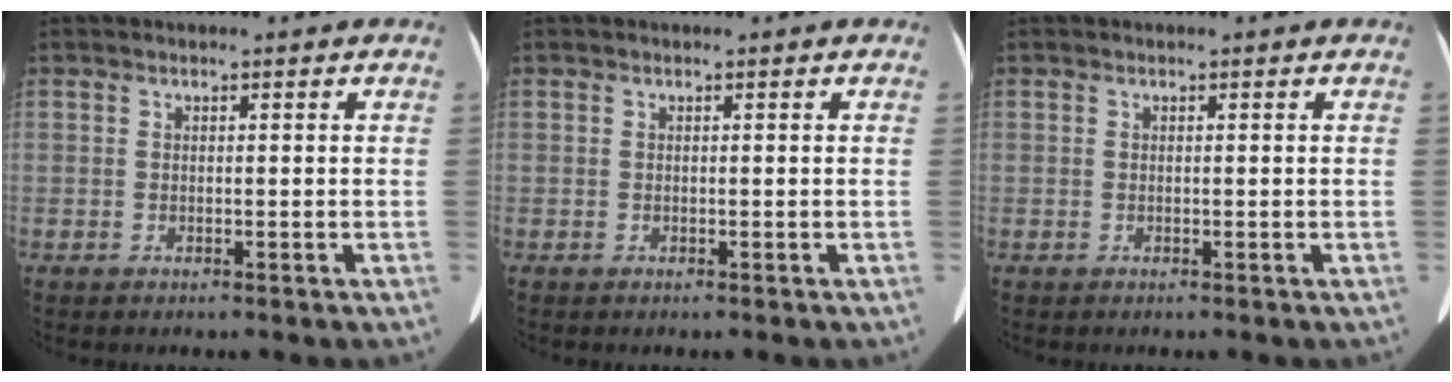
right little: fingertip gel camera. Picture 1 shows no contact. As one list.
[{"total": 0.0}, {"total": 0.0}]